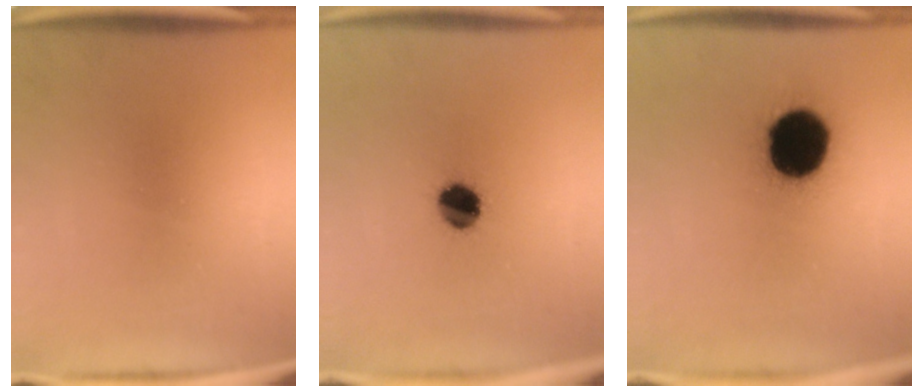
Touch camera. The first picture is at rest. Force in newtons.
{"total": 7.9}
{"total": 18.8}